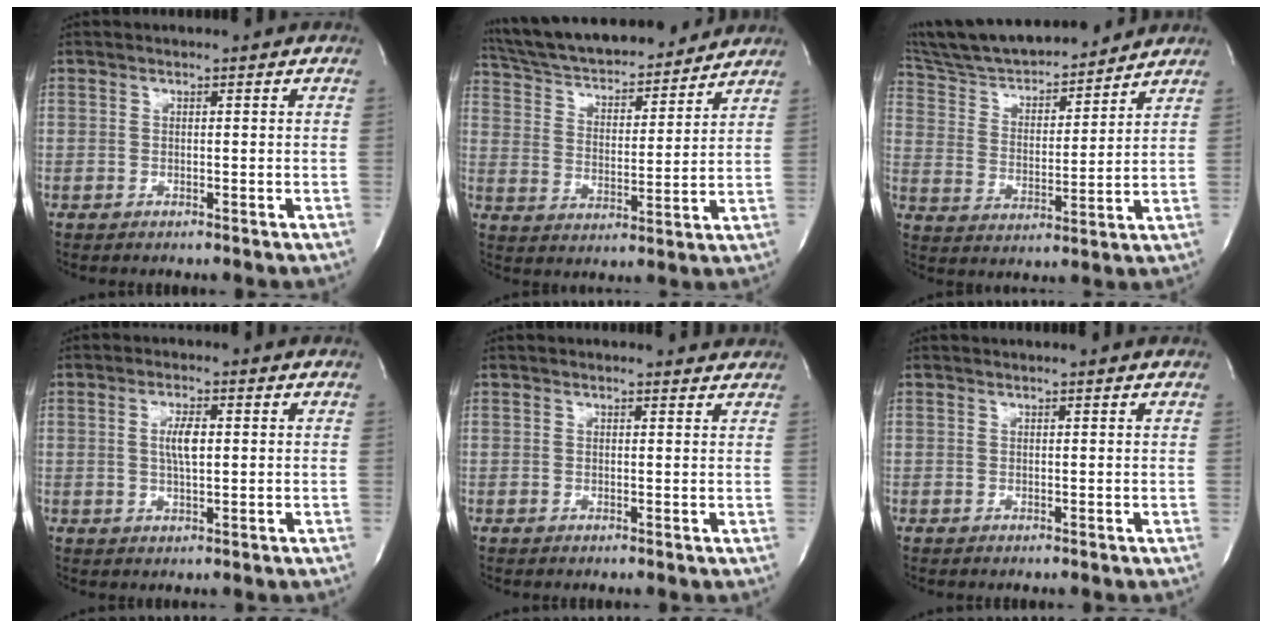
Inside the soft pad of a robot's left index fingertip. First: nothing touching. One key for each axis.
{"total": 20.8, "fx": 18.9, "fy": 4.5, "fz": 7.4, "tx": -0.137, "ty": 0.021, "tz": 0.292}
{"total": 18.6, "fx": 17.1, "fy": 3.2, "fz": 6.7, "tx": -0.117, "ty": 0.019, "tz": 0.283}
{"total": 3.7, "fx": 0.5, "fy": 0.9, "fz": 3.5, "tx": -0.070, "ty": 0.001, "tz": 0.009}
{"total": 2.5, "fx": 2.5, "fy": 0.6, "fz": 0.2, "tx": -0.006, "ty": 0.001, "tz": 0.016}
{"total": 1.4, "fx": 1.3, "fy": -0.1, "fz": 0.5, "tx": -0.012, "ty": 0.011, "tz": 0.017}